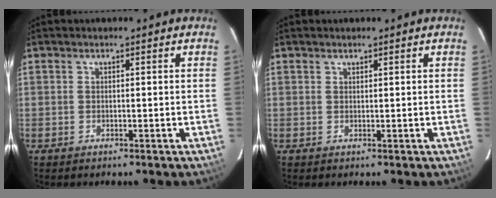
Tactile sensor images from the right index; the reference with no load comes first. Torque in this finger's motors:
{"motor_torque": [0.42, 0.17, -0.02, -0.01]}